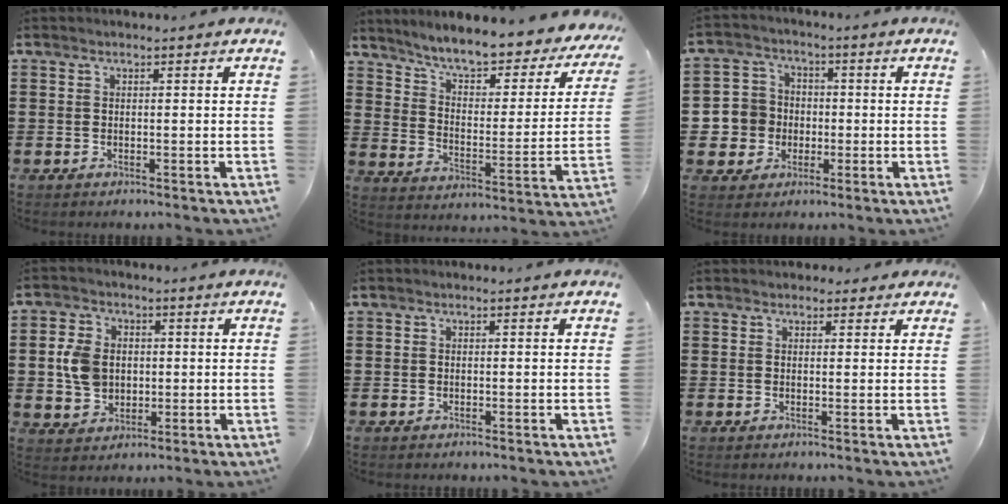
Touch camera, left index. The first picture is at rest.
{"total": 6.9, "force": [6.1, 0.6, 3.2], "torque": [-0.080, -0.047, 0.097]}
{"total": 6.0, "force": [-0.9, 5.9, 0.6], "torque": [-0.043, 0.011, -0.016]}
{"total": 6.3, "force": [0.1, 5.2, 3.6], "torque": [-0.094, 0.012, -0.001]}
{"total": 0.0}
{"total": 1.7, "force": [1.4, 1.0, 0.1], "torque": [0.001, 0.002, 0.026]}